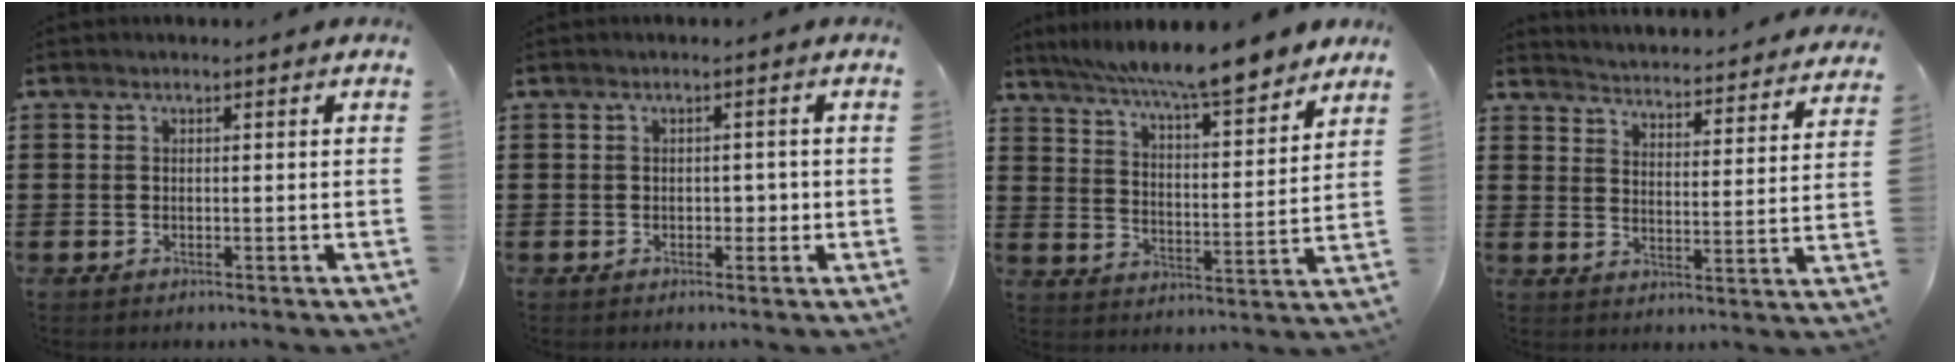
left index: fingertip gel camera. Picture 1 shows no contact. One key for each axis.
{"total": 1.9, "fx": -0.3, "fy": 1.2, "fz": 1.4, "tx": -0.029, "ty": 0.006, "tz": -0.008}
{"total": 8.2, "fx": 7.4, "fy": -0.1, "fz": 3.5, "tx": -0.086, "ty": -0.045, "tz": 0.126}
{"total": 3.4, "fx": 3.4, "fy": -0.7, "fz": -0.1, "tx": -0.023, "ty": -0.038, "tz": 0.050}